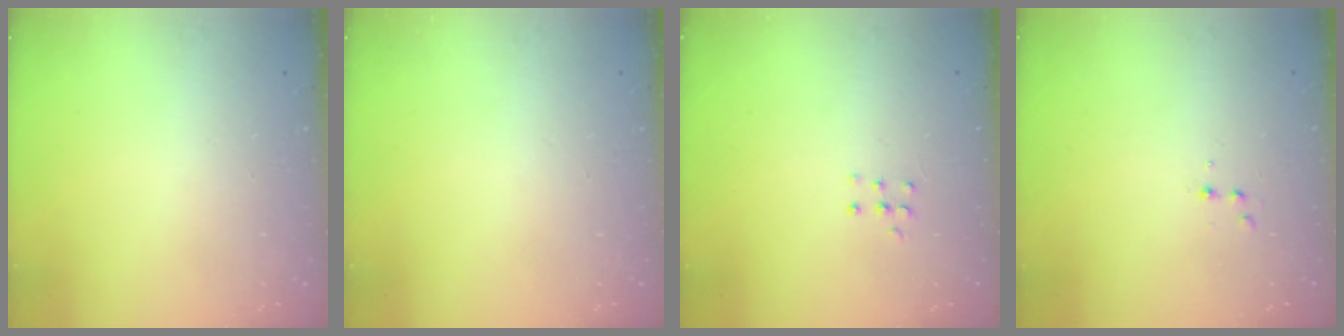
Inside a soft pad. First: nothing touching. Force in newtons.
{"total": 0.0}
{"total": 3.8, "press": 3.8, "slide": 0.4}
{"total": 3.2, "press": 3.1, "slide": 1.0}